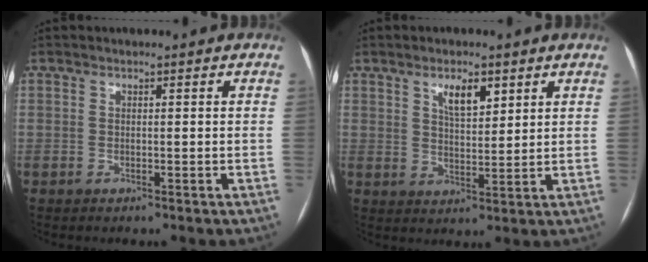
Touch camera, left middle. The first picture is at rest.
{"total": 4.9, "force": [2.8, 1.7, 3.6], "torque": [-0.065, 0.000, 0.050]}